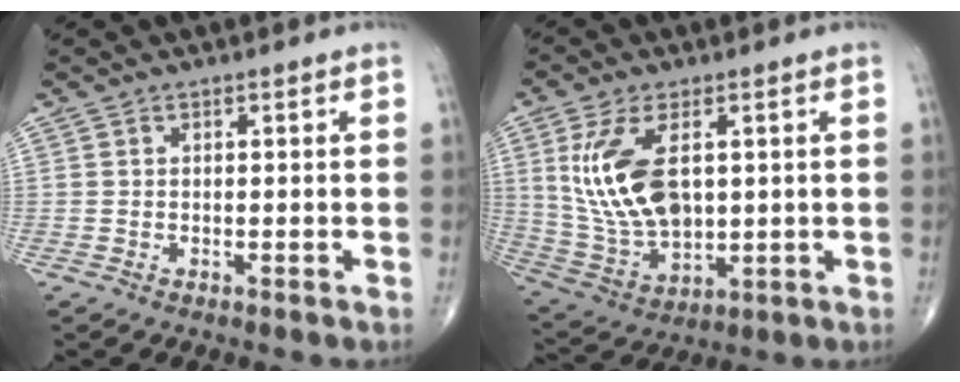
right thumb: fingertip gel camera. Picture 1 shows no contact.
{"total": 14.9, "force": [3.2, 8.1, 12.1], "torque": [-0.240, -0.015, 0.076]}